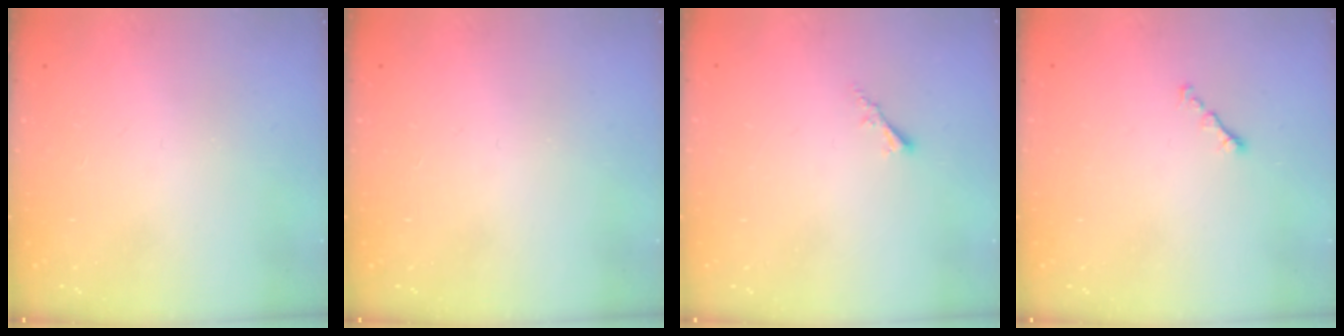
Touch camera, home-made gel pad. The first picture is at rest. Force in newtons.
{"total": 0.0}
{"total": 1.8, "press": 1.7, "slide": 0.5}
{"total": 0.8, "press": 0.6, "slide": 0.4}